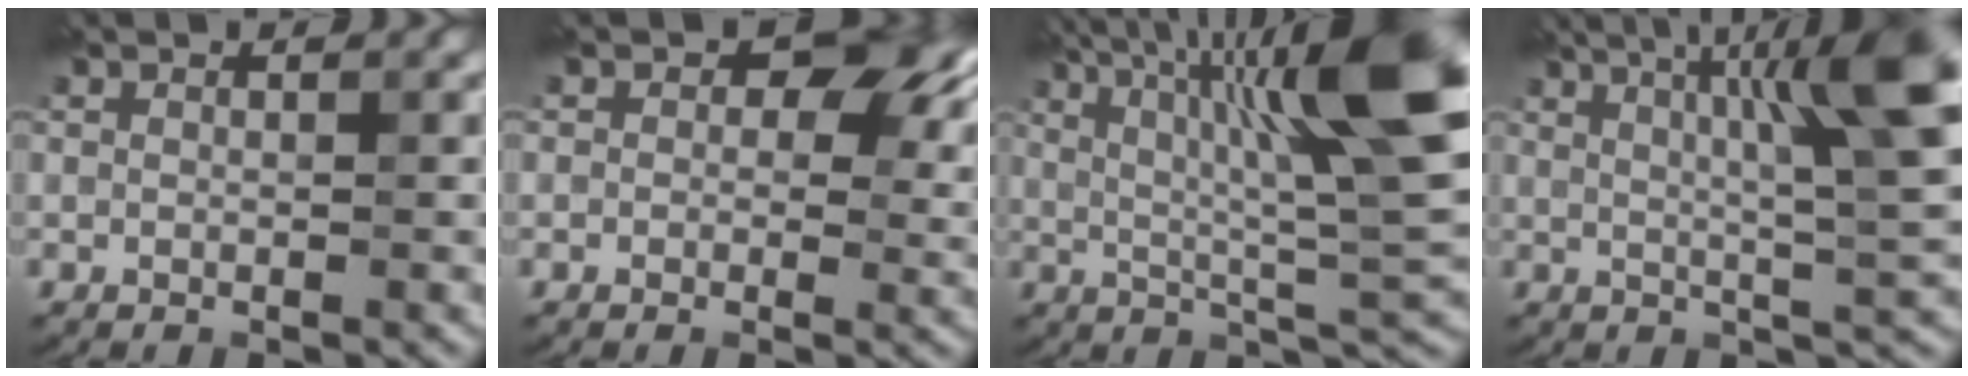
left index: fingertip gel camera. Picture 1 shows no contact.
{"total": 7.1, "force": [1.7, 4.7, 5.1], "torque": [-0.043, 0.006, 0.015]}
{"total": 13.5, "force": [4.6, 2.2, 12.5], "torque": [-0.187, 0.019, 0.073]}
{"total": 10.8, "force": [3.5, 2.1, 10.0], "torque": [-0.126, 0.016, 0.052]}